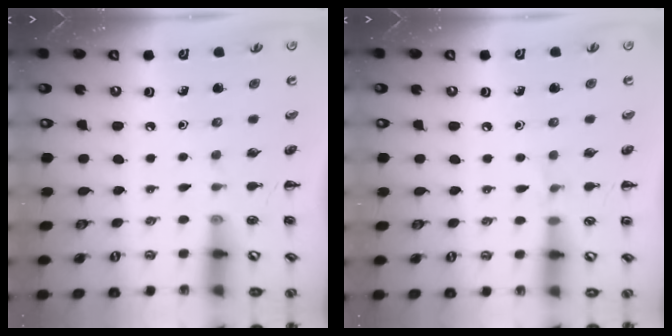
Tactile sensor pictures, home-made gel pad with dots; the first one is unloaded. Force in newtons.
{"total": 3.7, "press": 3.5, "slide": 1.2}